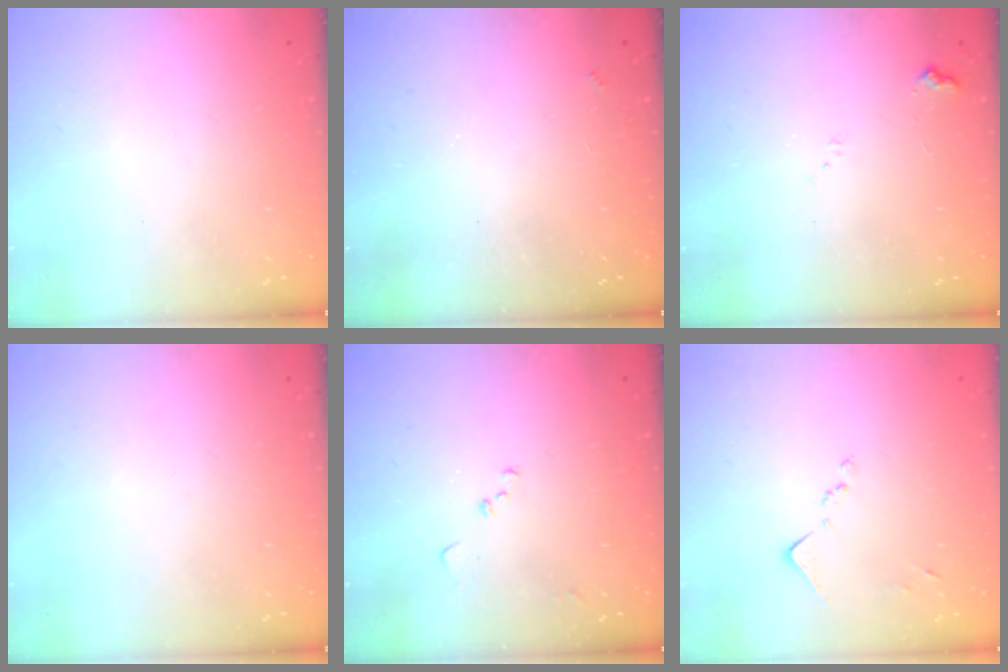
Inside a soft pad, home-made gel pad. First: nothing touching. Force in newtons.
{"total": 3.4, "press": 3.3, "slide": 0.5}
{"total": 5.1, "press": 5.0, "slide": 0.8}
{"total": 0.0}
{"total": 8.6, "press": 8.6, "slide": 0.9}
{"total": 8.9, "press": 8.8, "slide": 0.9}